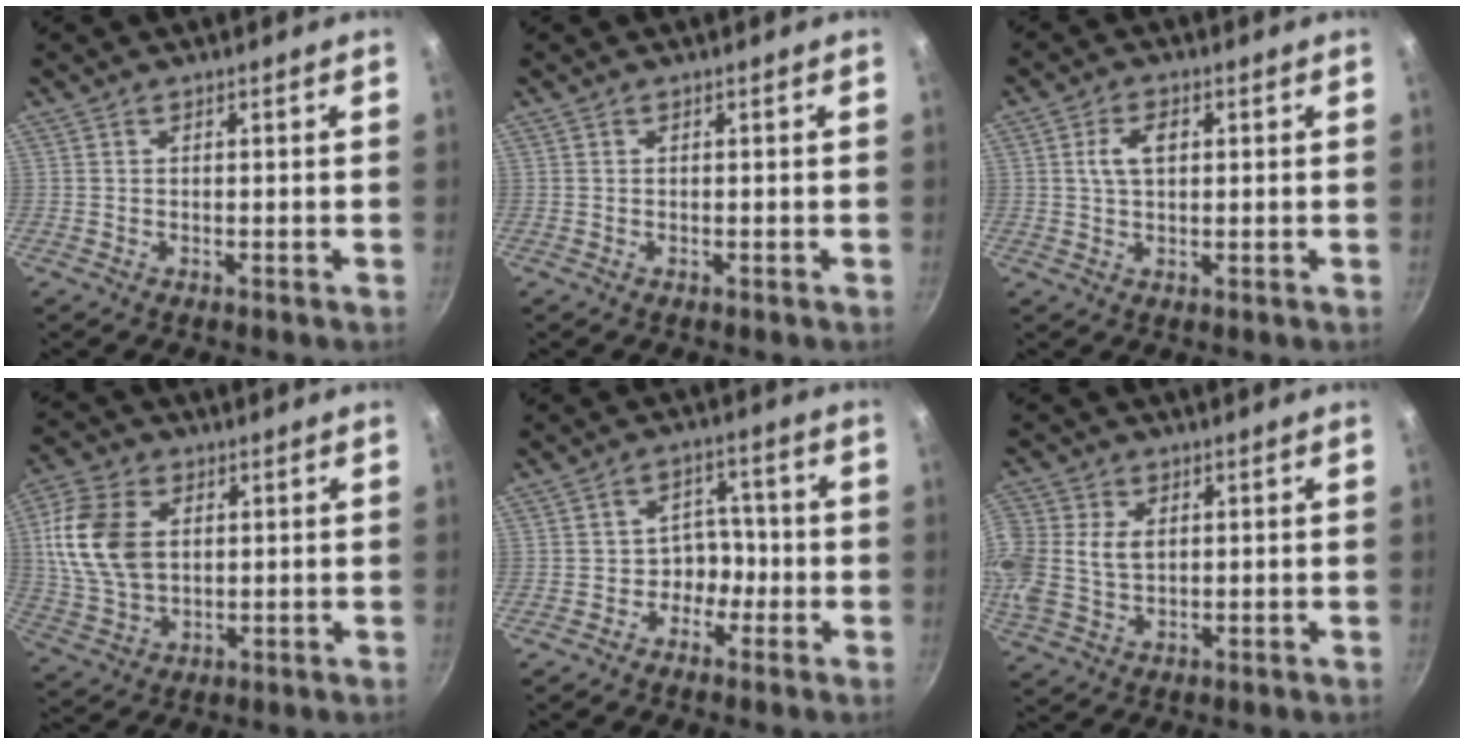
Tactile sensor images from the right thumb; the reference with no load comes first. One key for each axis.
{"total": 0.0}
{"total": 5.1, "fx": 1.1, "fy": 3.1, "fz": 4.0, "tx": -0.061, "ty": 0.006, "tz": 0.016}
{"total": 14.3, "fx": 2.7, "fy": 9.8, "fz": 10.0, "tx": -0.182, "ty": -0.004, "tz": 0.053}
{"total": 5.0, "fx": -2.1, "fy": 4.2, "fz": 1.8, "tx": 0.022, "ty": 0.035, "tz": -0.035}
{"total": 12.5, "fx": 1.6, "fy": 9.7, "fz": 7.7, "tx": -0.193, "ty": 0.017, "tz": 0.031}